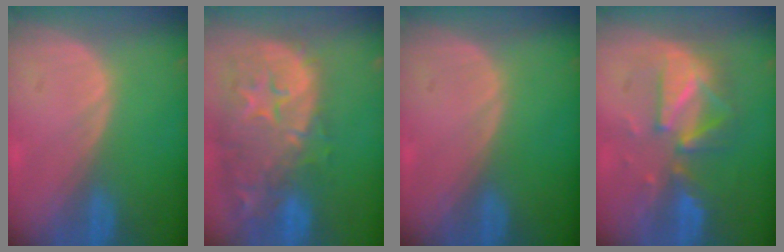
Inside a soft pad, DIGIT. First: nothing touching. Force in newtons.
{"total": 14.9, "press": 12.0, "slide": 8.9}
{"total": 0.0}
{"total": 8.0, "press": 8.0, "slide": 0.6}